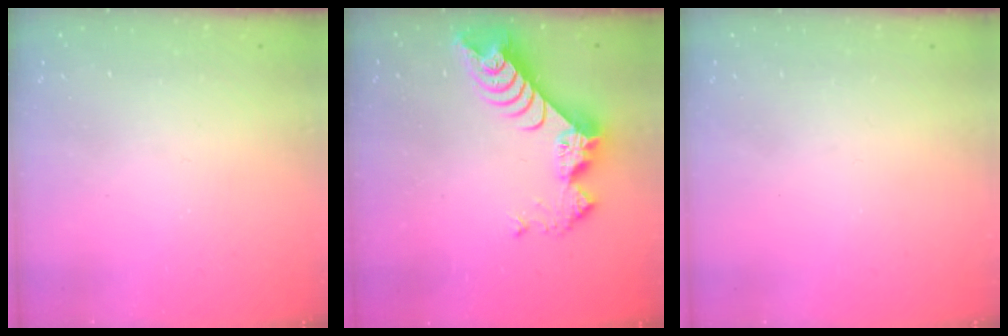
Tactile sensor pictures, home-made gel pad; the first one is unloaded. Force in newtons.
{"total": 9.3, "press": 9.3, "slide": 0.8}
{"total": 0.0}